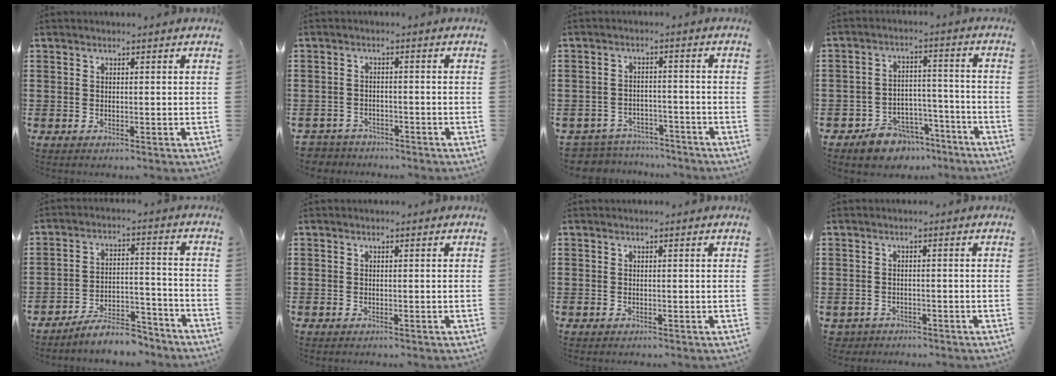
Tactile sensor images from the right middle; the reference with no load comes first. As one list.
[{"total": 2.7, "force": [-2.6, 0.6, -0.3], "torque": [-0.003, 0.000, -0.059]}, {"total": 4.2, "force": [-4.1, 0.7, -0.2], "torque": [-0.012, 0.001, -0.091]}, {"total": 6.2, "force": [-5.6, 2.6, 0.5], "torque": [-0.006, 0.032, -0.109]}, {"total": 6.8, "force": [-6.5, 1.2, 1.9], "torque": [-0.031, 0.014, -0.123]}, {"total": 0.0}, {"total": 0.0}, {"total": 1.1, "force": [-1.0, 0.5, -0.1], "torque": [-0.003, 0.002, -0.024]}]